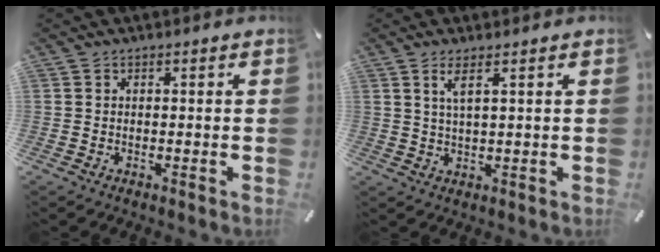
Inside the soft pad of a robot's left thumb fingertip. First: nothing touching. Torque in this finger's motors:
{"motor_torque": [0.13, -0.15, -0.15, 0.24, -0.01]}